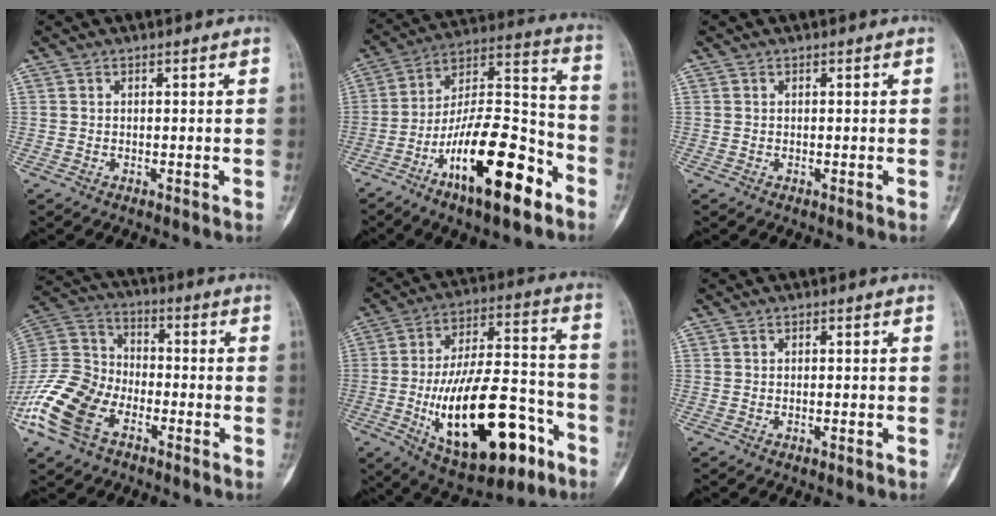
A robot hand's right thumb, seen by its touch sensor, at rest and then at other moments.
{"total": 21.9, "force": [-11.4, 7.3, 17.2], "torque": [-0.293, 0.074, -0.192]}
{"total": 0.0}
{"total": 16.5, "force": [-8.2, 10.3, 10.0], "torque": [-0.206, 0.041, -0.170]}
{"total": 25.5, "force": [-10.0, 11.1, 20.6], "torque": [-0.342, 0.048, -0.143]}
{"total": 0.7, "force": [-0.5, 0.1, 0.4], "torque": [-0.008, 0.006, -0.006]}